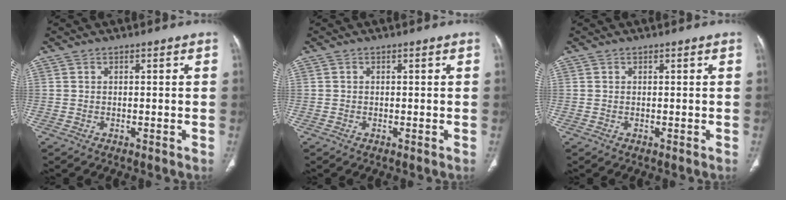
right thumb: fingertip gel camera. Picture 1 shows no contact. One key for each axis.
{"total": 0.0}
{"total": 0.0}